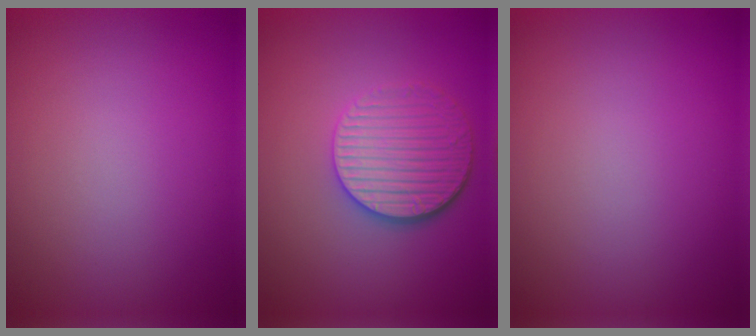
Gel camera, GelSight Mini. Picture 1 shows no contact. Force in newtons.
{"total": 4.8, "press": 3.9, "slide": 2.8}
{"total": 0.0}